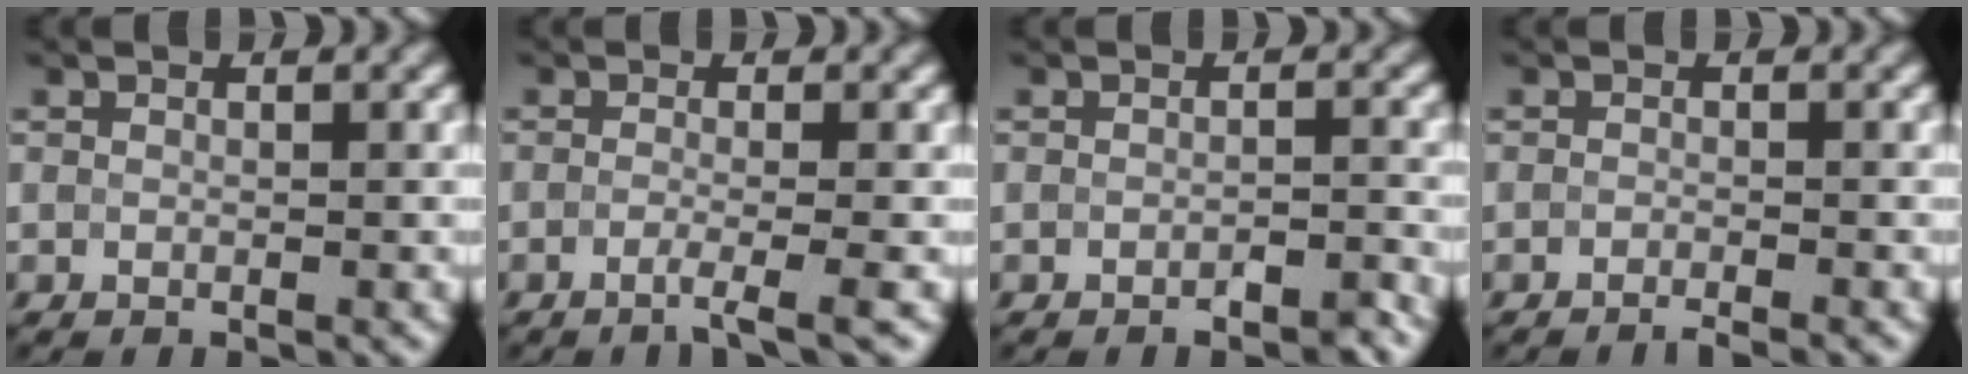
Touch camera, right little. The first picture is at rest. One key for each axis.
{"total": 2.4, "fx": -1.7, "fy": 0.2, "fz": 1.7, "tx": -0.018, "ty": -0.004, "tz": -0.037}
{"total": 2.3, "fx": -2.2, "fy": 0.0, "fz": 0.4, "tx": -0.005, "ty": 0.000, "tz": -0.035}
{"total": 1.8, "fx": -1.8, "fy": -0.2, "fz": 0.1, "tx": 0.005, "ty": -0.006, "tz": -0.033}